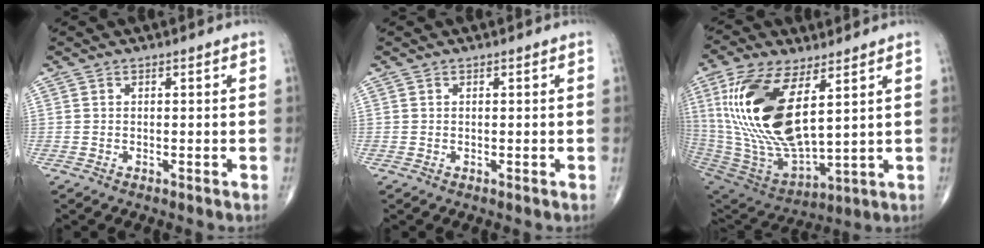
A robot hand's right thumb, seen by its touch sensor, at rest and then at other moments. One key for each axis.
{"total": 0.0}
{"total": 23.6, "fx": 6.9, "fy": 10.4, "fz": 20.0, "tx": -0.412, "ty": -0.032, "tz": 0.140}